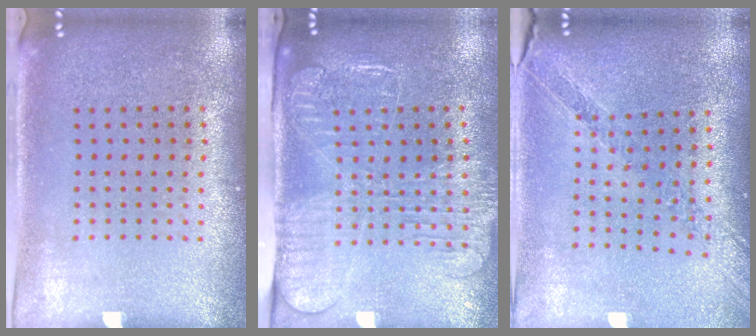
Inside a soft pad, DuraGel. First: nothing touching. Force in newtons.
{"total": 2.5, "press": 1.9, "slide": 1.5}
{"total": 1.2, "press": 1.2, "slide": 0.2}